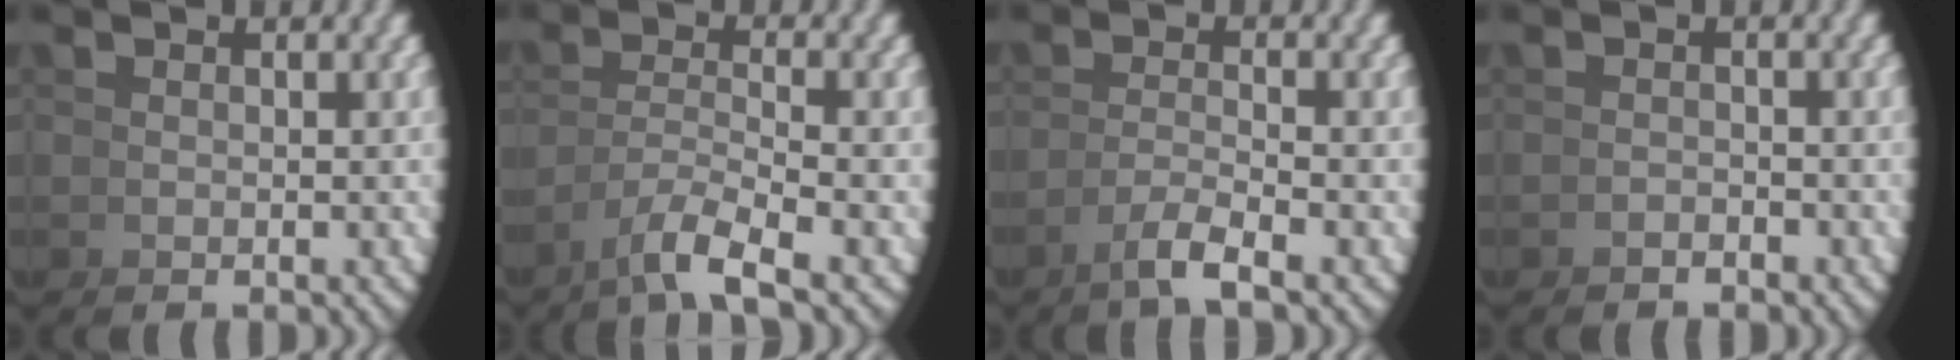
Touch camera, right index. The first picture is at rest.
{"total": 3.7, "force": [-1.8, 0.9, 3.1], "torque": [-0.059, -0.015, -0.022]}
{"total": 2.5, "force": [-1.4, -0.7, 2.0], "torque": [-0.032, -0.001, -0.022]}
{"total": 1.8, "force": [-1.3, -1.0, -0.7], "torque": [0.020, -0.001, -0.024]}